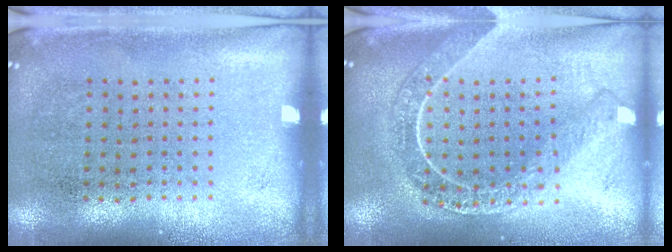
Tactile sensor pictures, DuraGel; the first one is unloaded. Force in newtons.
{"total": 2.1, "press": 1.9, "slide": 1.0}